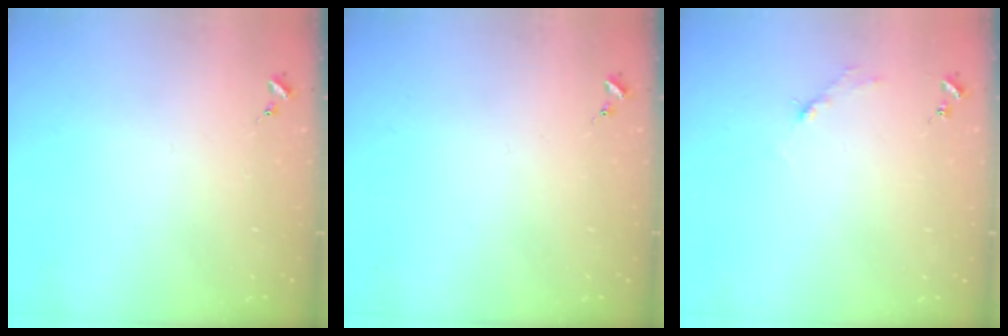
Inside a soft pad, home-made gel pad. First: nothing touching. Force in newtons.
{"total": 0.0}
{"total": 2.7, "press": 2.7, "slide": 0.4}